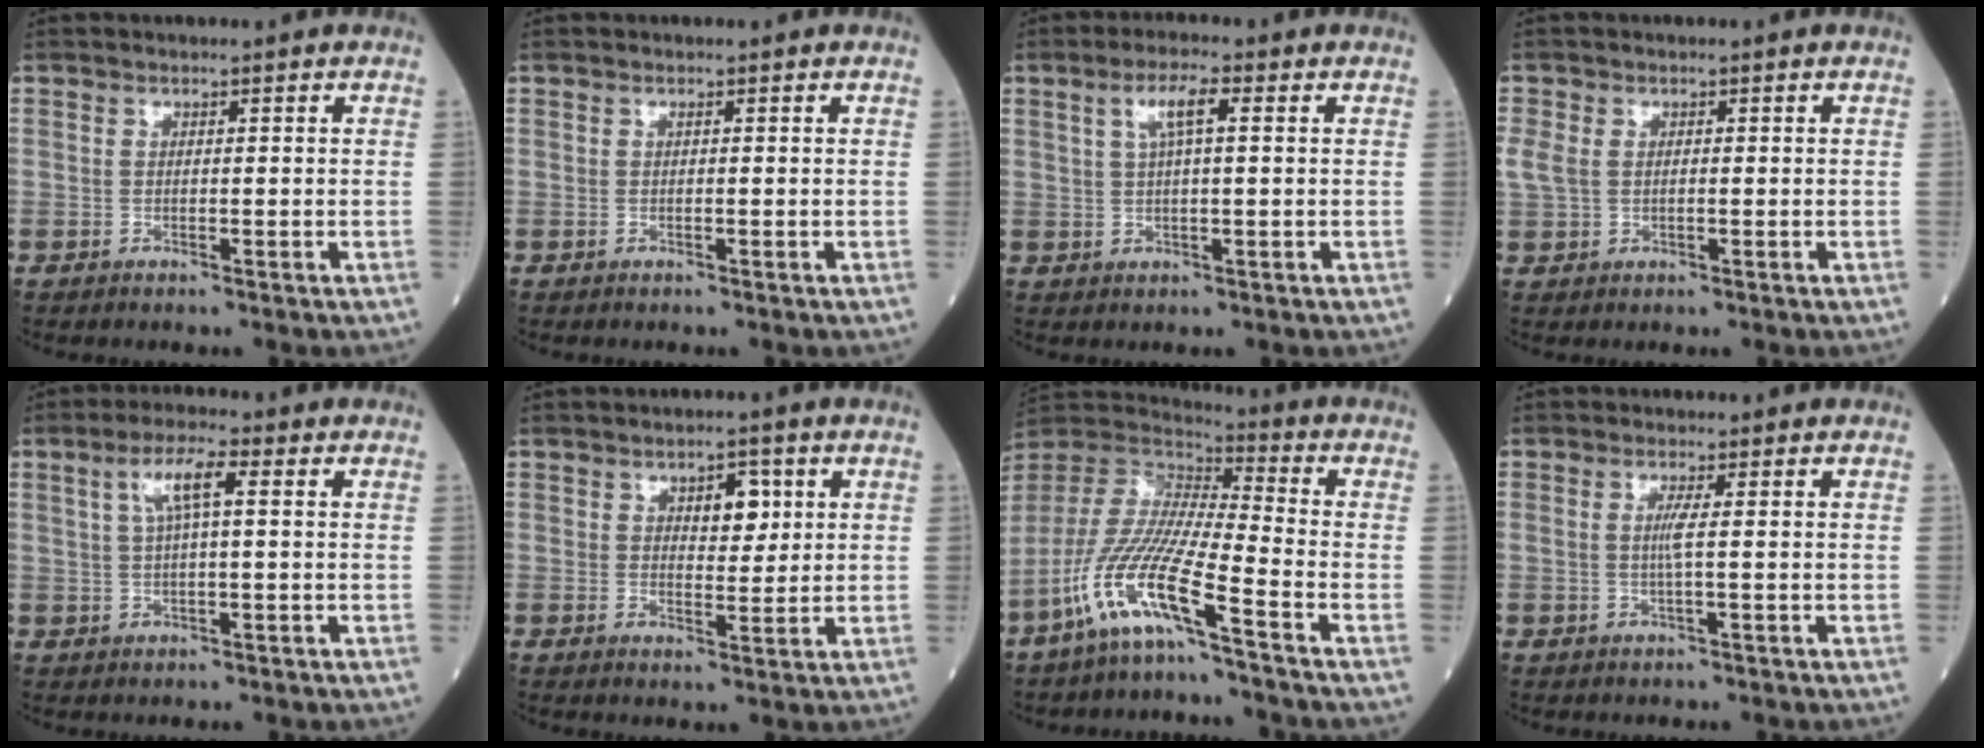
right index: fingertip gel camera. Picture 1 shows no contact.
{"total": 0.0}
{"total": 4.5, "force": [1.6, 0.5, 4.1], "torque": [-0.083, 0.010, 0.032]}
{"total": 3.9, "force": [0.3, 2.8, 2.6], "torque": [-0.088, 0.014, 0.012]}
{"total": 5.3, "force": [1.6, 0.6, 5.0], "torque": [-0.099, 0.014, 0.033]}
{"total": 4.1, "force": [1.6, 1.9, 3.2], "torque": [-0.044, 0.003, 0.025]}
{"total": 13.5, "force": [-7.5, 0.4, 11.2], "torque": [-0.251, -0.024, -0.156]}
{"total": 1.8, "force": [0.1, -0.4, 1.7], "torque": [-0.038, -0.001, -0.001]}